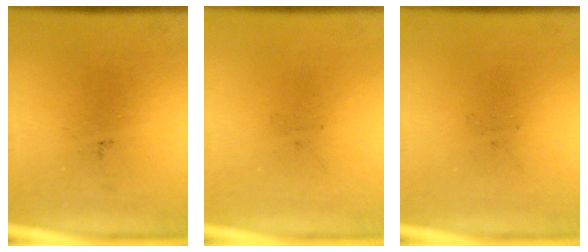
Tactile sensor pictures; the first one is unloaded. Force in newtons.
{"total": 0.0}
{"total": 0.0}